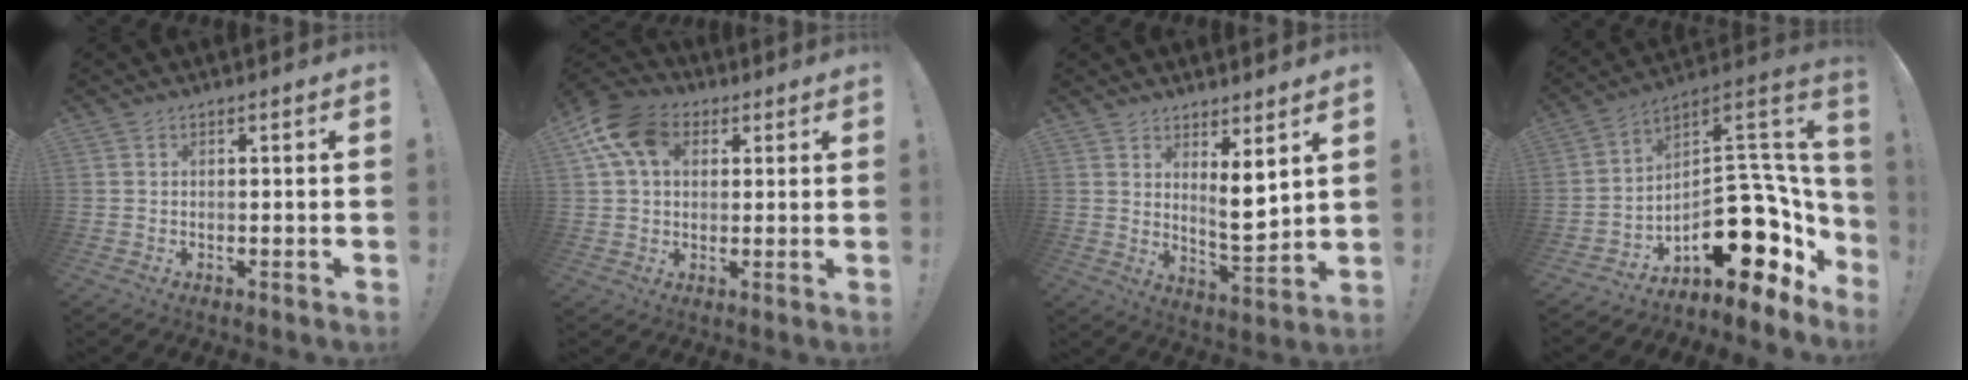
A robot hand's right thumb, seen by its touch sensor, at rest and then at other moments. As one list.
[{"total": 13.7, "force": [4.8, 9.6, 8.6], "torque": [-0.161, -0.005, 0.094]}, {"total": 7.5, "force": [4.0, 2.0, 6.0], "torque": [-0.076, -0.044, 0.072]}, {"total": 20.5, "force": [-5.2, 11.6, 16.0], "torque": [-0.202, 0.003, -0.069]}]